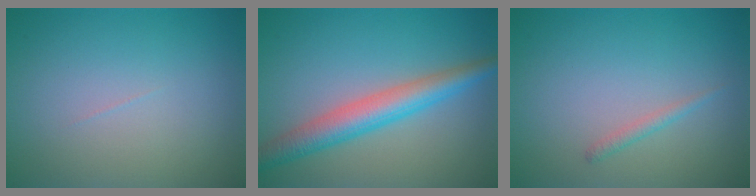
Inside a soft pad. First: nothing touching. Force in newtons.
{"total": 4.8, "press": 4.8, "slide": 0.0}
{"total": 0.9, "press": 0.9, "slide": 0.0}